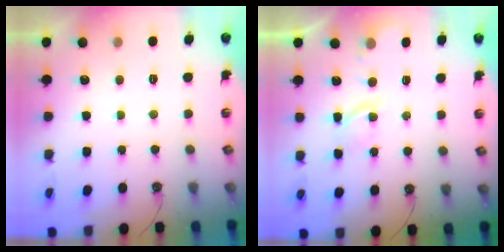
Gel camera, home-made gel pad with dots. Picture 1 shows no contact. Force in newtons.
{"total": 3.6, "press": 3.5, "slide": 0.6}